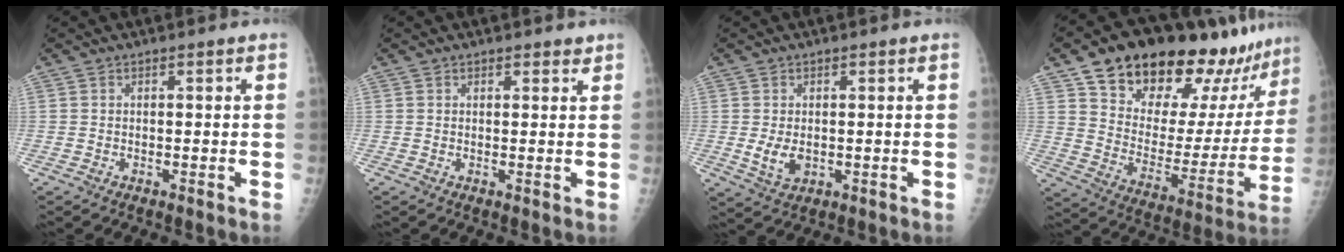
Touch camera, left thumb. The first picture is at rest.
{"total": 1.3, "force": [1.1, 0.6, 0.3], "torque": [0.008, -0.007, 0.011]}
{"total": 4.2, "force": [-0.3, 2.8, 3.1], "torque": [-0.051, -0.009, 0.005]}
{"total": 26.9, "force": [20.7, 10.5, 13.7], "torque": [-0.167, -0.085, 0.305]}